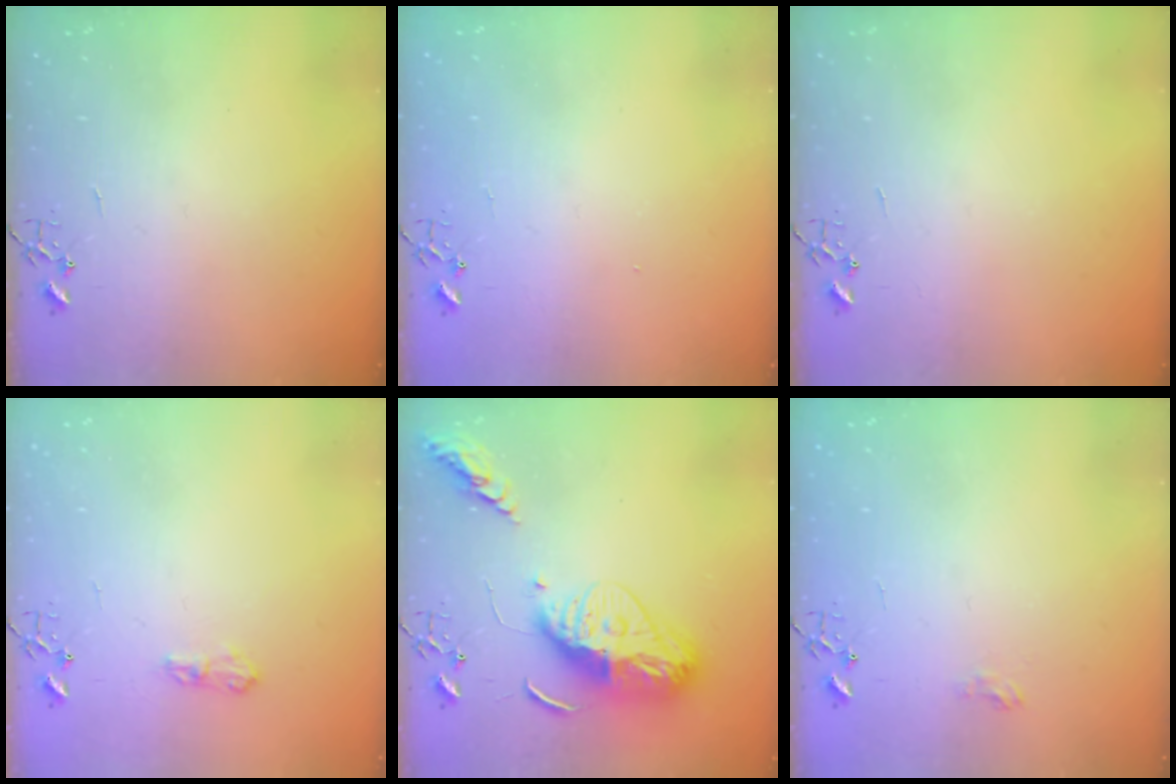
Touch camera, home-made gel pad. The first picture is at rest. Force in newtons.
{"total": 1.3, "press": 1.2, "slide": 0.1}
{"total": 0.0}
{"total": 7.1, "press": 7.0, "slide": 0.9}
{"total": 16.9, "press": 16.8, "slide": 1.6}
{"total": 6.5, "press": 6.5, "slide": 0.6}